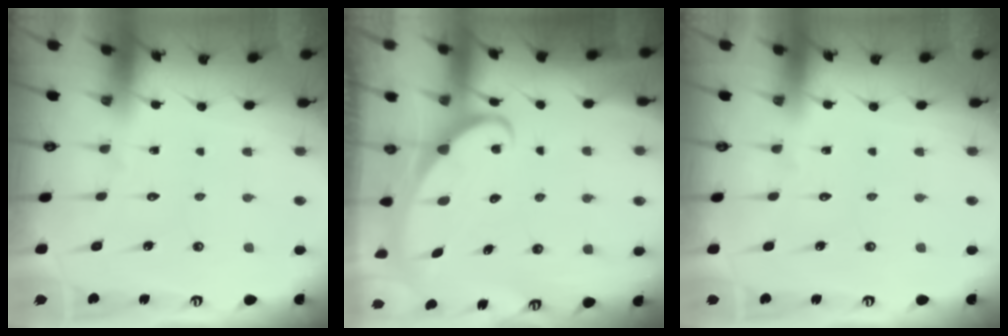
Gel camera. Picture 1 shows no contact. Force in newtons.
{"total": 2.3, "press": 2.3, "slide": 0.2}
{"total": 0.0}